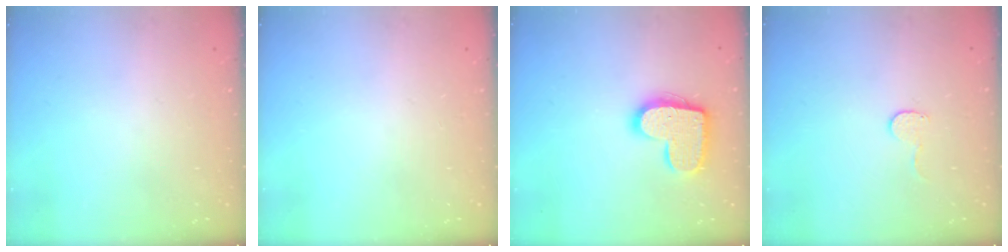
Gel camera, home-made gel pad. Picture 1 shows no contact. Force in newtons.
{"total": 0.0}
{"total": 15.0, "press": 15.0, "slide": 0.7}
{"total": 4.6, "press": 4.6, "slide": 0.4}